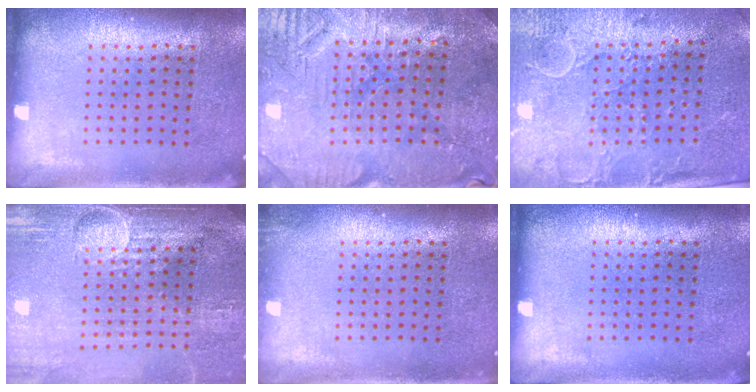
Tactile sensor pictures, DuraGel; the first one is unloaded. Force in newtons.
{"total": 1.7, "press": 1.6, "slide": 0.5}
{"total": 2.9, "press": 2.5, "slide": 1.5}
{"total": 4.5, "press": 3.8, "slide": 2.4}
{"total": 0.7, "press": 0.7, "slide": 0.1}
{"total": 0.0}